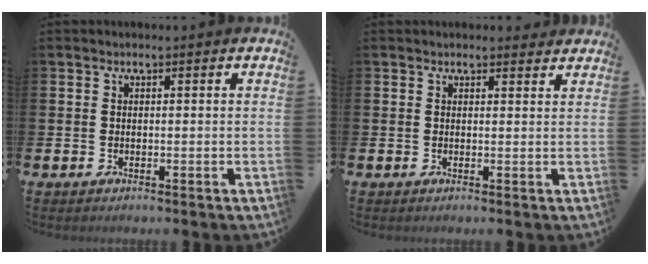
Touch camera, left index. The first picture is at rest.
{"total": 1.3, "force": [1.2, 0.3, 0.1], "torque": [0.007, -0.002, 0.020]}